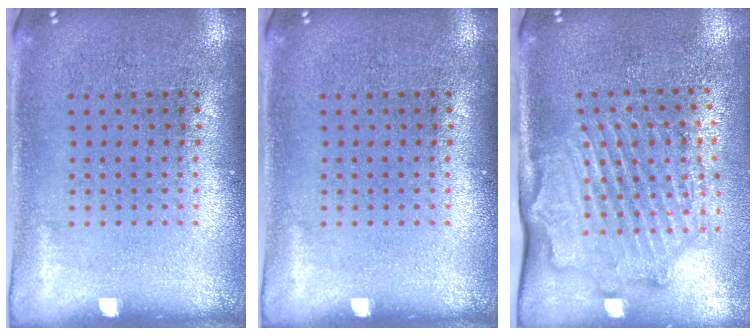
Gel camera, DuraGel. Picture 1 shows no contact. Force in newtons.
{"total": 0.0}
{"total": 2.2, "press": 2.1, "slide": 0.1}